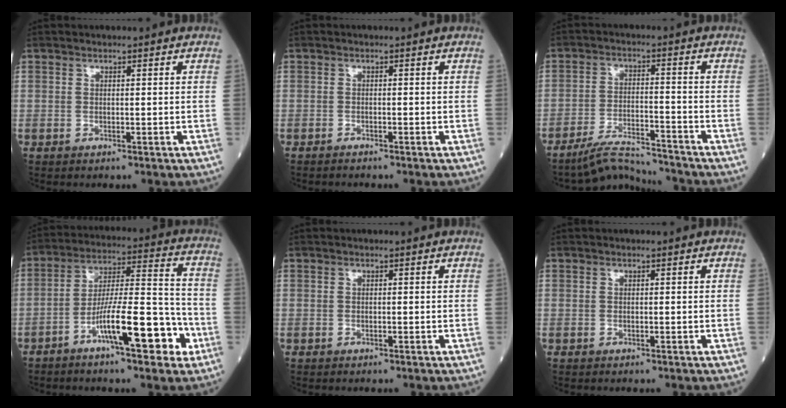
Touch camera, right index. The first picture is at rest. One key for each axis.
{"total": 0.5, "fx": -0.5, "fy": 0.0, "fz": 0.1, "tx": -0.006, "ty": 0.000, "tz": -0.007}
{"total": 6.8, "fx": -6.8, "fy": 0.2, "fz": 0.8, "tx": -0.019, "ty": -0.002, "tz": -0.118}
{"total": 13.8, "fx": -6.3, "fy": 2.4, "fz": 12.0, "tx": -0.204, "ty": 0.016, "tz": -0.102}
{"total": 0.0}
{"total": 0.0}